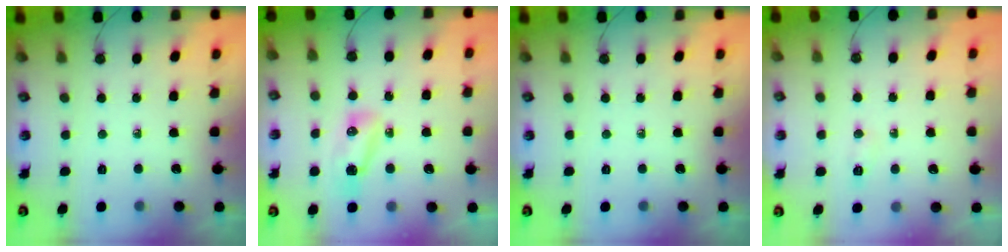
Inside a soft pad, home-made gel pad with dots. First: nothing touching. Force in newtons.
{"total": 7.8, "press": 7.7, "slide": 1.1}
{"total": 0.0}
{"total": 5.1, "press": 4.9, "slide": 1.5}